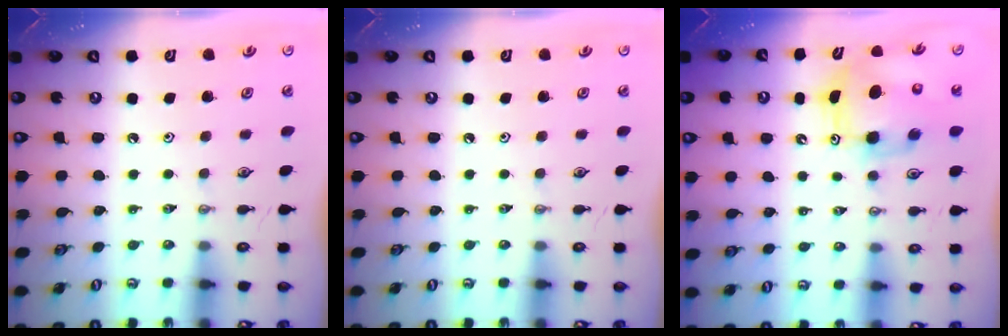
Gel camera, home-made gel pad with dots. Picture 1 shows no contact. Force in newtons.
{"total": 0.0}
{"total": 8.8, "press": 8.7, "slide": 1.8}